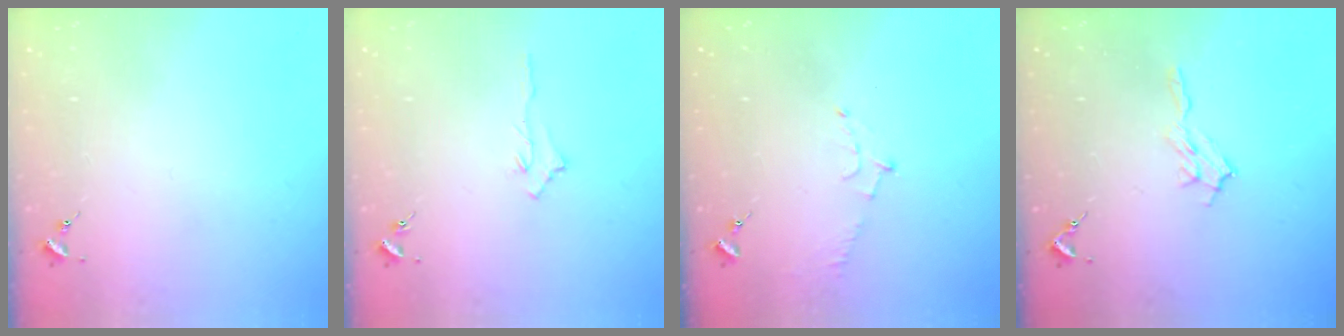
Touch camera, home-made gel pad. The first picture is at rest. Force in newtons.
{"total": 2.9, "press": 2.9, "slide": 0.4}
{"total": 5.7, "press": 5.7, "slide": 0.6}
{"total": 6.5, "press": 6.5, "slide": 0.8}